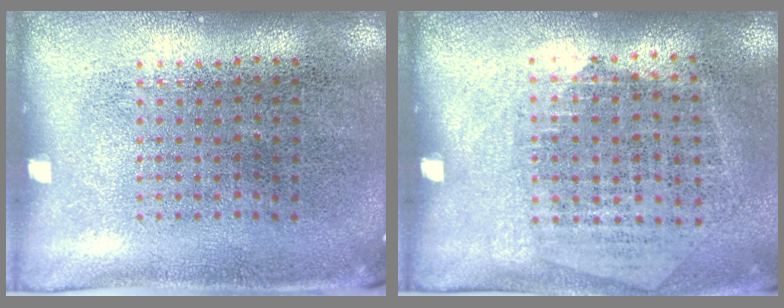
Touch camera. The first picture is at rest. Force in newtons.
{"total": 1.2, "press": 1.1, "slide": 0.6}